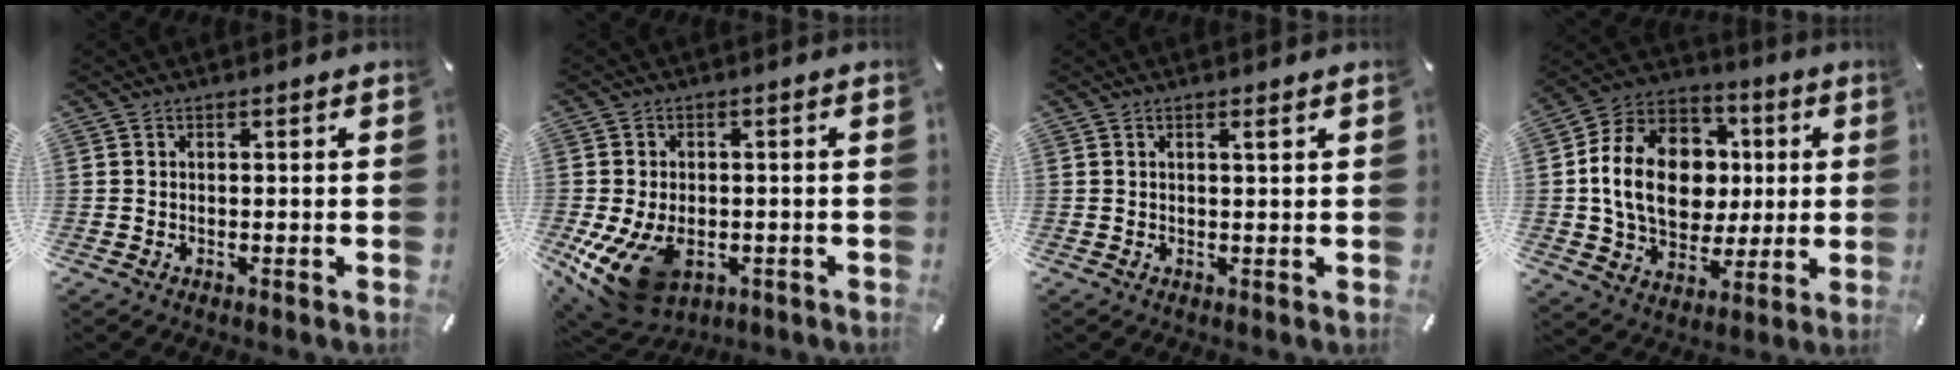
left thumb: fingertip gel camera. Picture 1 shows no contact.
{"total": 12.1, "force": [-4.3, 8.2, 7.9], "torque": [-0.158, 0.015, -0.071]}
{"total": 1.5, "force": [0.6, 0.1, 1.4], "torque": [-0.027, -0.001, 0.010]}
{"total": 18.2, "force": [0.4, 14.5, 10.9], "torque": [-0.214, 0.017, 0.014]}